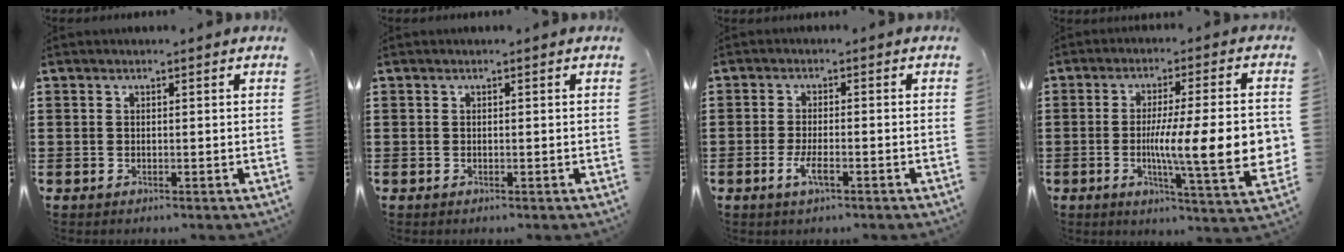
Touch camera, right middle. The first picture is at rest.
{"total": 0.0}
{"total": 3.4, "force": [-1.4, 0.9, 2.9], "torque": [-0.055, -0.001, -0.027]}
{"total": 13.6, "force": [-1.6, 2.4, 13.3], "torque": [-0.225, -0.016, -0.030]}